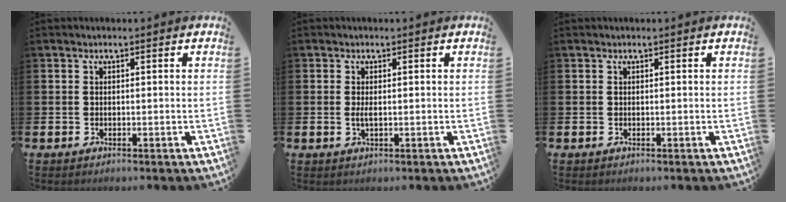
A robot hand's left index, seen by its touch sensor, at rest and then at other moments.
{"total": 1.3, "force": [0.0, 0.4, 1.2], "torque": [-0.021, 0.000, -0.002]}
{"total": 0.0}